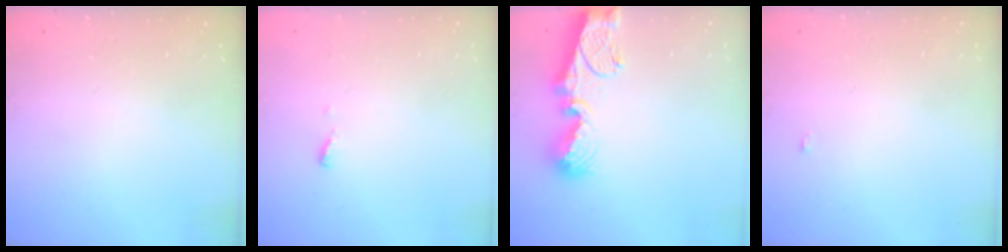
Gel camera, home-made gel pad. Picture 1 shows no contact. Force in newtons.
{"total": 3.7, "press": 3.7, "slide": 0.4}
{"total": 11.5, "press": 11.4, "slide": 1.4}
{"total": 6.7, "press": 2.2, "slide": 6.3}